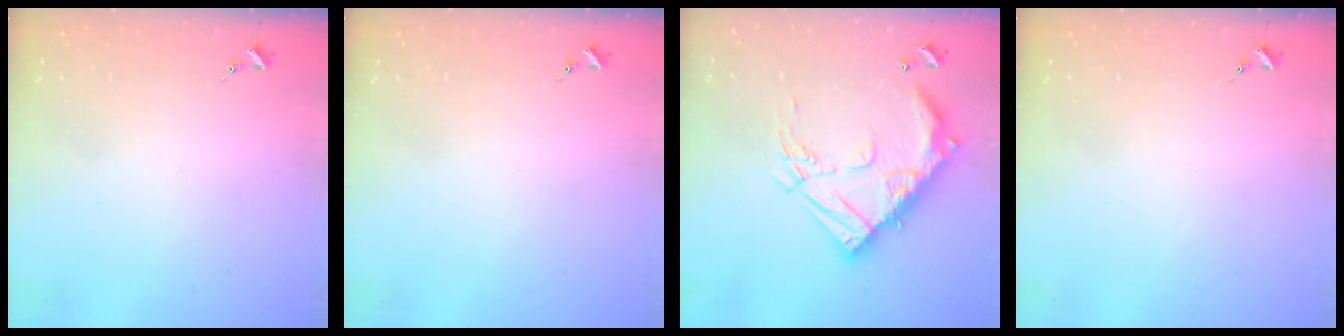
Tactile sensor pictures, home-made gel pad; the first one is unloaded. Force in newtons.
{"total": 0.0}
{"total": 21.3, "press": 21.2, "slide": 2.1}
{"total": 0.0}